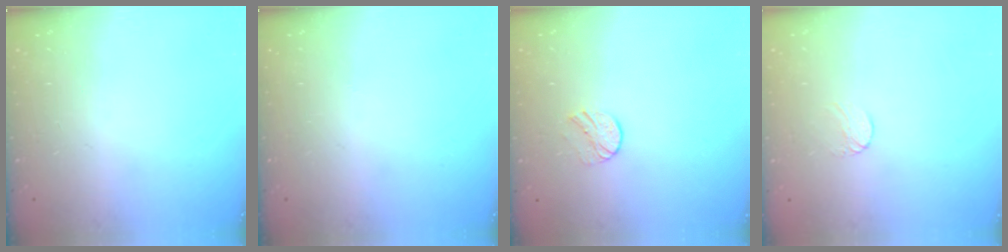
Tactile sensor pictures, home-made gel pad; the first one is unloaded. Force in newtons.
{"total": 0.0}
{"total": 6.6, "press": 6.6, "slide": 0.7}
{"total": 3.2, "press": 3.2, "slide": 0.3}